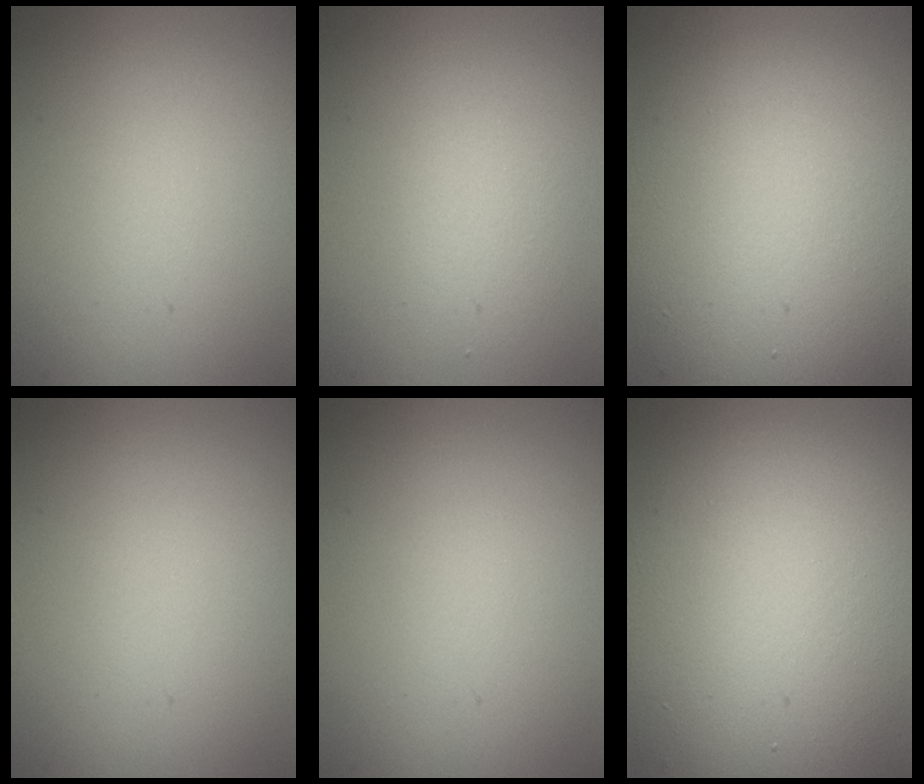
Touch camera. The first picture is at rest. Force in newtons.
{"total": 1.9, "press": 1.8, "slide": 0.2}
{"total": 11.2, "press": 11.2, "slide": 0.9}
{"total": 0.0}
{"total": 0.0}
{"total": 14.4, "press": 14.4, "slide": 0.8}